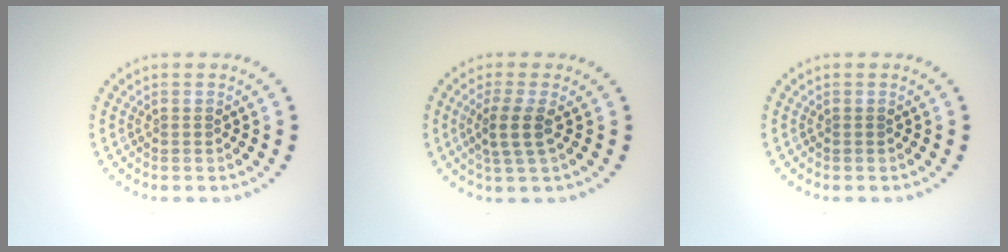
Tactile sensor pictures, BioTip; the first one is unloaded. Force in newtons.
{"total": 2.6, "press": 2.1, "slide": 1.4}
{"total": 0.0}